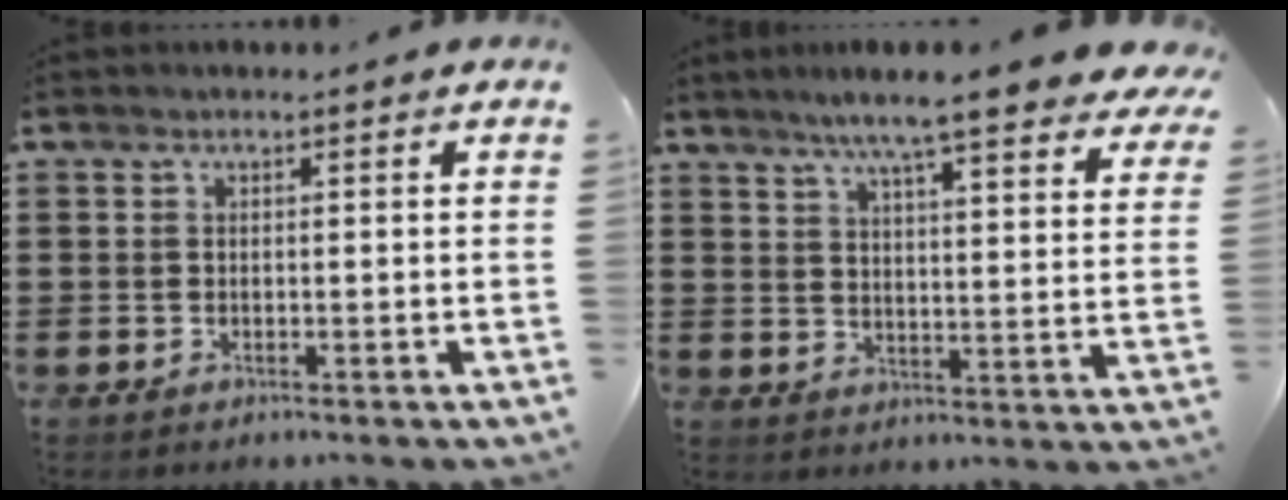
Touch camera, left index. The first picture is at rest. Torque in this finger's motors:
{"motor_torque": [1.32, 0.82, 0.38, 0.02]}